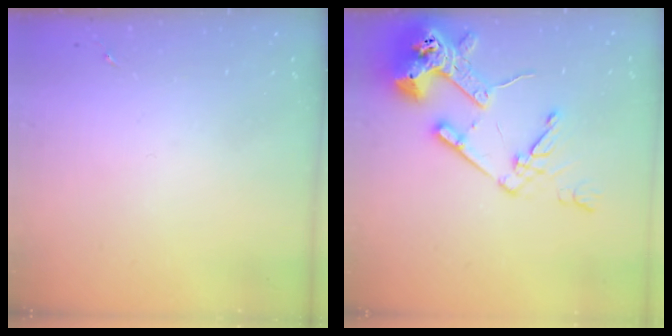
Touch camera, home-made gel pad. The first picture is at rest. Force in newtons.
{"total": 17.2, "press": 17.1, "slide": 2.2}